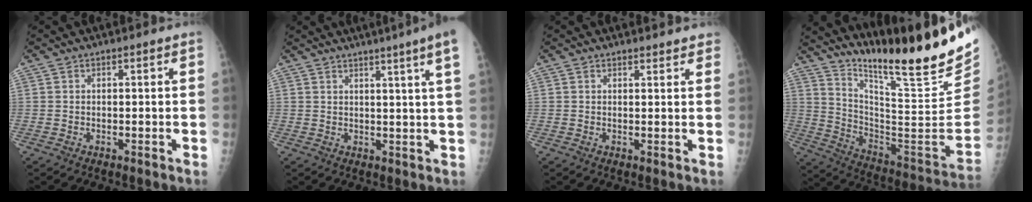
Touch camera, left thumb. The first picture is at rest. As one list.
[{"total": 9.5, "force": [6.2, -1.4, 7.1], "torque": [-0.095, -0.014, 0.063]}, {"total": 3.0, "force": [2.8, 0.7, 0.9], "torque": [0.003, -0.009, 0.023]}, {"total": 26.4, "force": [21.6, 1.6, 15.1], "torque": [-0.213, -0.152, 0.330]}]